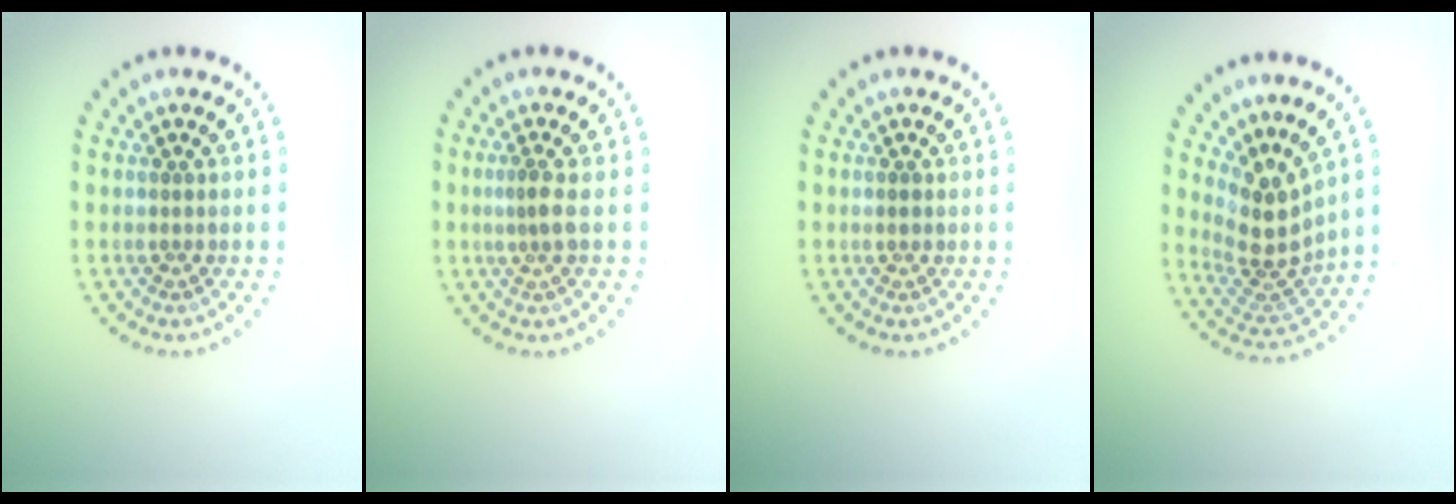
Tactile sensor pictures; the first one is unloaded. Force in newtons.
{"total": 1.6, "press": 1.2, "slide": 1.0}
{"total": 0.7, "press": 0.7, "slide": 0.1}
{"total": 4.0, "press": 3.0, "slide": 2.6}